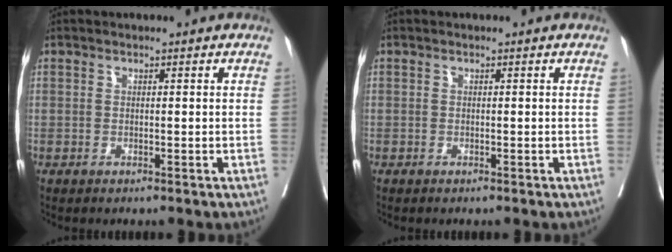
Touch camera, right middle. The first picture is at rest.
{"total": 0.0}